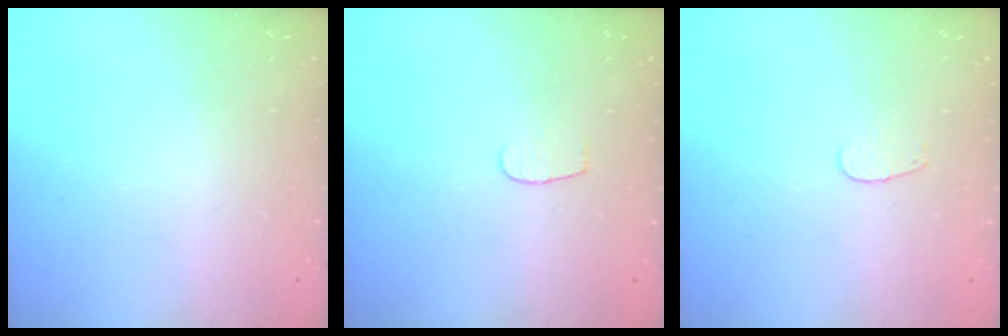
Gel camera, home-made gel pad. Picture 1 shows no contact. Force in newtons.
{"total": 3.2, "press": 3.2, "slide": 0.3}
{"total": 3.4, "press": 3.4, "slide": 0.4}